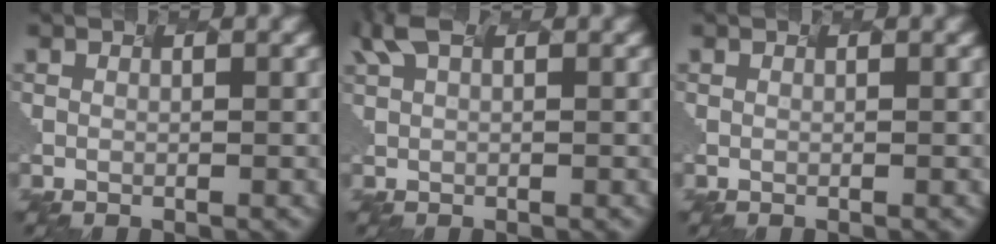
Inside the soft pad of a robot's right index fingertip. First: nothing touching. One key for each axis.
{"total": 1.5, "fx": 1.0, "fy": 0.0, "fz": 1.2, "tx": -0.037, "ty": 0.008, "tz": 0.040}
{"total": 0.0}